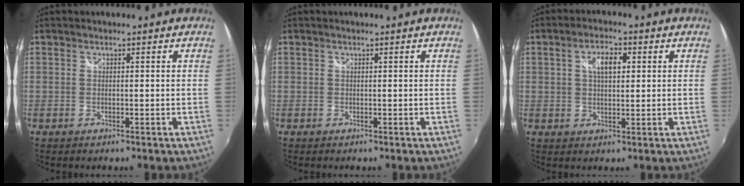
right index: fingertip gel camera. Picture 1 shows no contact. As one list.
[{"total": 0.0}, {"total": 5.1, "force": [1.4, 2.4, 4.3], "torque": [-0.074, 0.012, 0.025]}]